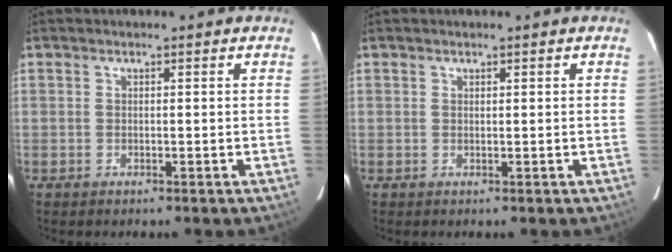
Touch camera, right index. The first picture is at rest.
{"total": 0.0}